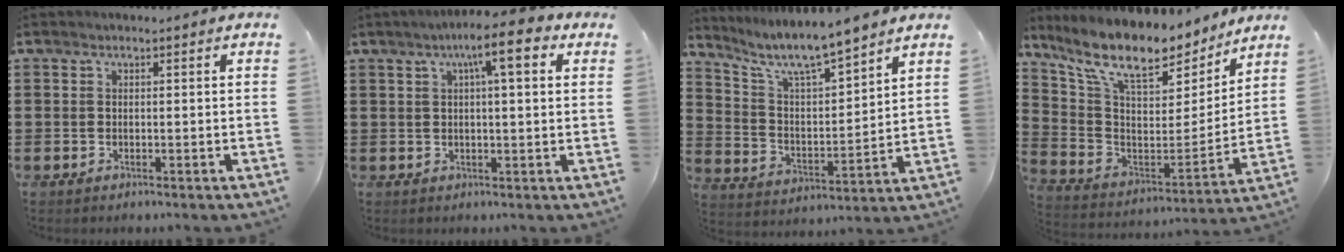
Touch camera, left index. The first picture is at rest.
{"total": 7.5, "force": [3.5, 1.2, 6.5], "torque": [-0.103, -0.001, 0.049]}
{"total": 7.6, "force": [6.7, 0.7, 3.5], "torque": [-0.096, -0.043, 0.113]}
{"total": 12.0, "force": [9.5, 3.3, 6.6], "torque": [-0.163, -0.061, 0.163]}